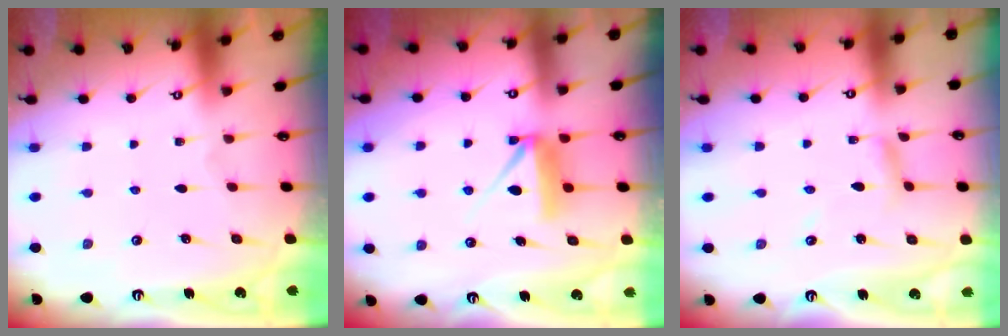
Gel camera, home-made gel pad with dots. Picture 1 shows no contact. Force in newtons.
{"total": 7.7, "press": 7.7, "slide": 0.4}
{"total": 4.8, "press": 4.8, "slide": 0.4}